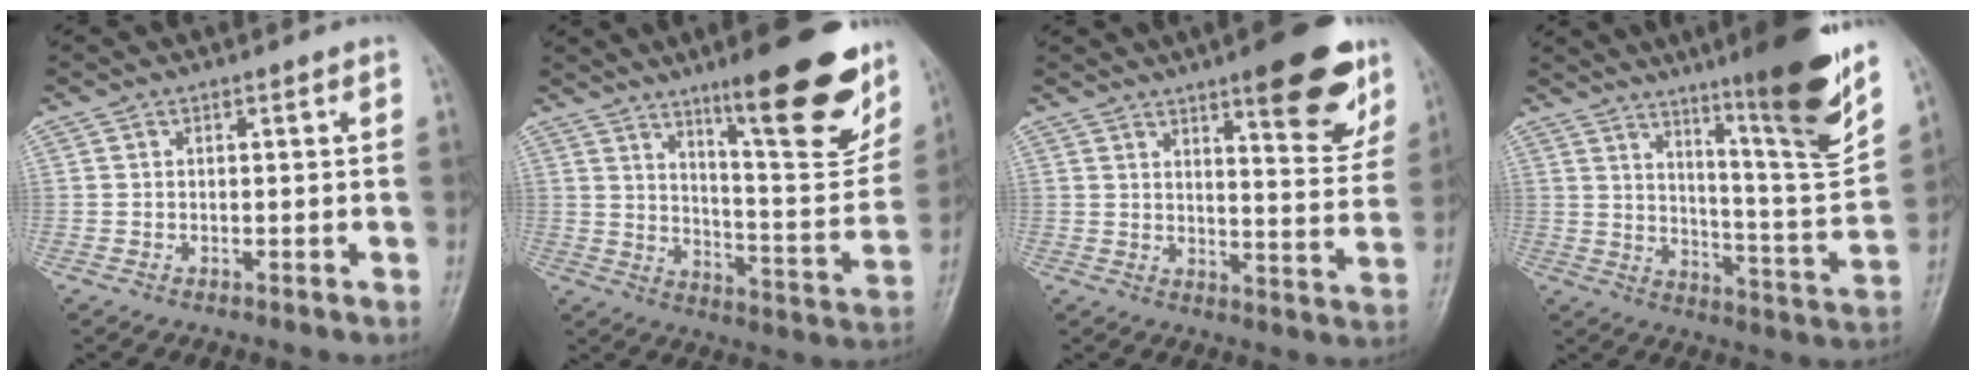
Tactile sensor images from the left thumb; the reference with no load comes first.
{"total": 21.8, "force": [13.3, 5.1, 16.5], "torque": [-0.187, -0.069, 0.201]}
{"total": 14.5, "force": [8.7, 4.0, 10.8], "torque": [-0.104, -0.048, 0.116]}
{"total": 19.6, "force": [12.0, 1.7, 15.4], "torque": [-0.193, -0.071, 0.186]}